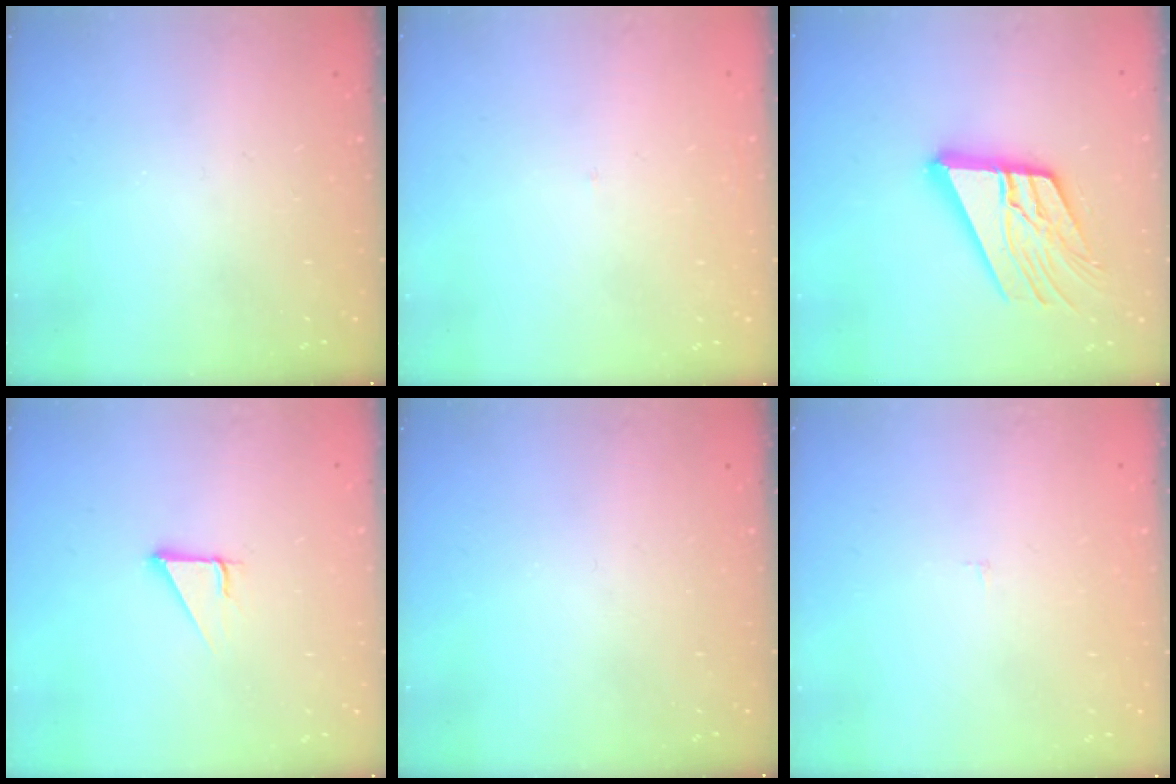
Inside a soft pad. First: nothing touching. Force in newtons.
{"total": 1.7, "press": 1.6, "slide": 0.1}
{"total": 17.6, "press": 17.5, "slide": 2.2}
{"total": 2.9, "press": 2.9, "slide": 0.1}
{"total": 0.0}
{"total": 1.6, "press": 1.6, "slide": 0.1}